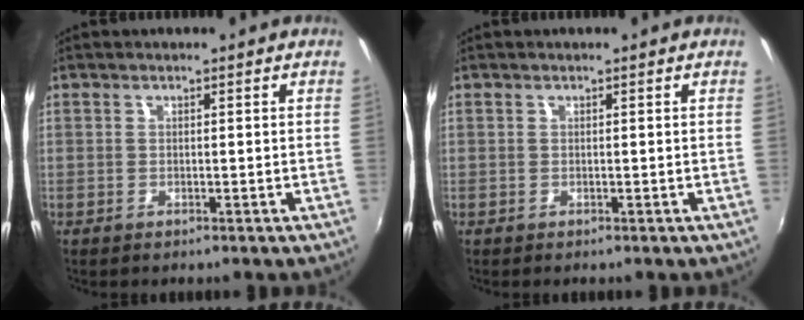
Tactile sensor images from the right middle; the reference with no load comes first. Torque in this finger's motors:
{"motor_torque": [0.07, -0.14, 0.00, 0.00]}